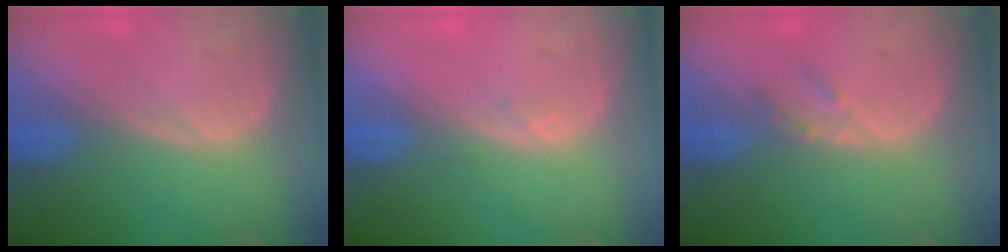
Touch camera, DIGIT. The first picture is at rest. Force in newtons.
{"total": 0.9, "press": 0.8, "slide": 0.4}
{"total": 2.0, "press": 1.8, "slide": 0.9}